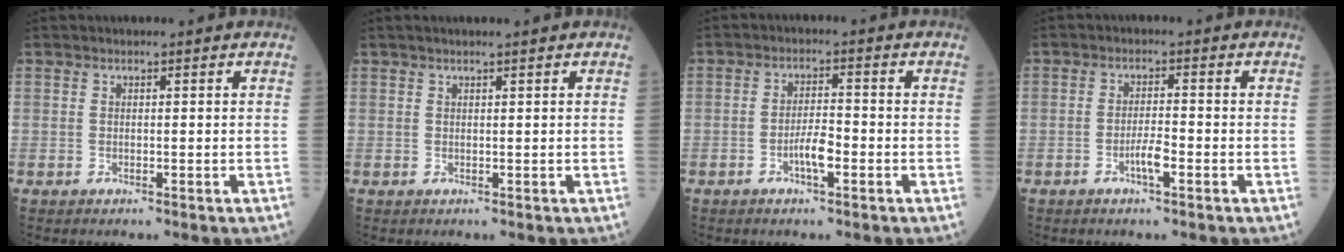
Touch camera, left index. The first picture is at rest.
{"total": 1.6, "force": [1.2, -0.1, 1.0], "torque": [-0.012, 0.011, 0.021]}
{"total": 3.9, "force": [-1.8, 0.8, 3.3], "torque": [-0.065, 0.000, -0.035]}
{"total": 2.9, "force": [-1.5, 0.4, 2.4], "torque": [-0.046, -0.001, -0.030]}